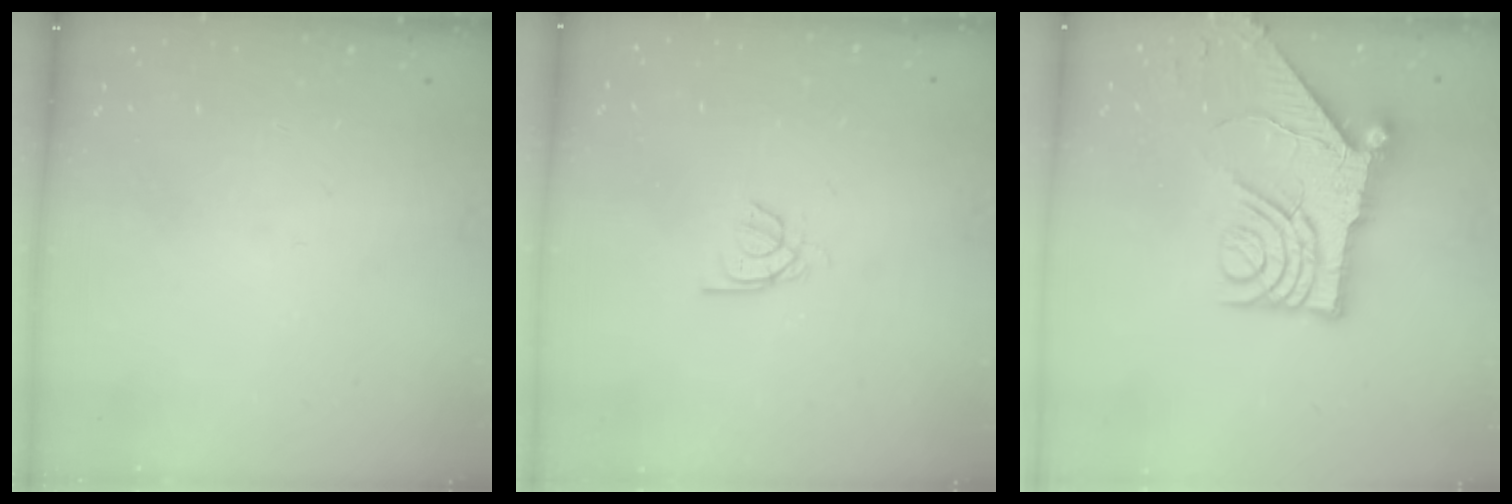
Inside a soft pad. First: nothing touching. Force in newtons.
{"total": 2.2, "press": 2.2, "slide": 0.2}
{"total": 12.6, "press": 12.6, "slide": 1.5}